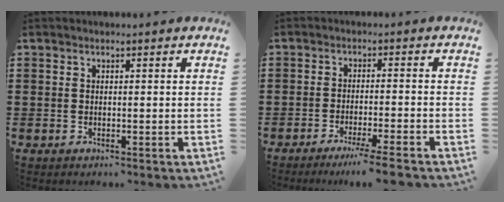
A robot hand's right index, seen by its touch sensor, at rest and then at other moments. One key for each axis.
{"total": 4.2, "fx": -3.5, "fy": -0.6, "fz": 2.4, "tx": -0.037, "ty": -0.013, "tz": -0.062}